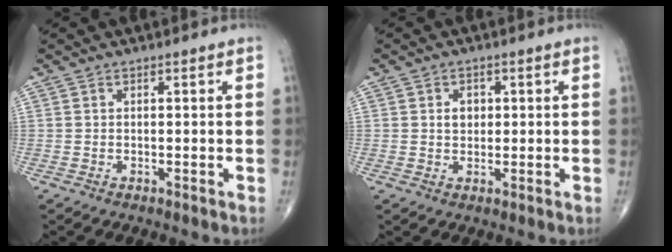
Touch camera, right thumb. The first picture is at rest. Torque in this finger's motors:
{"motor_torque": [0.23, 0.74, 0.42, 0.02, 0.02]}